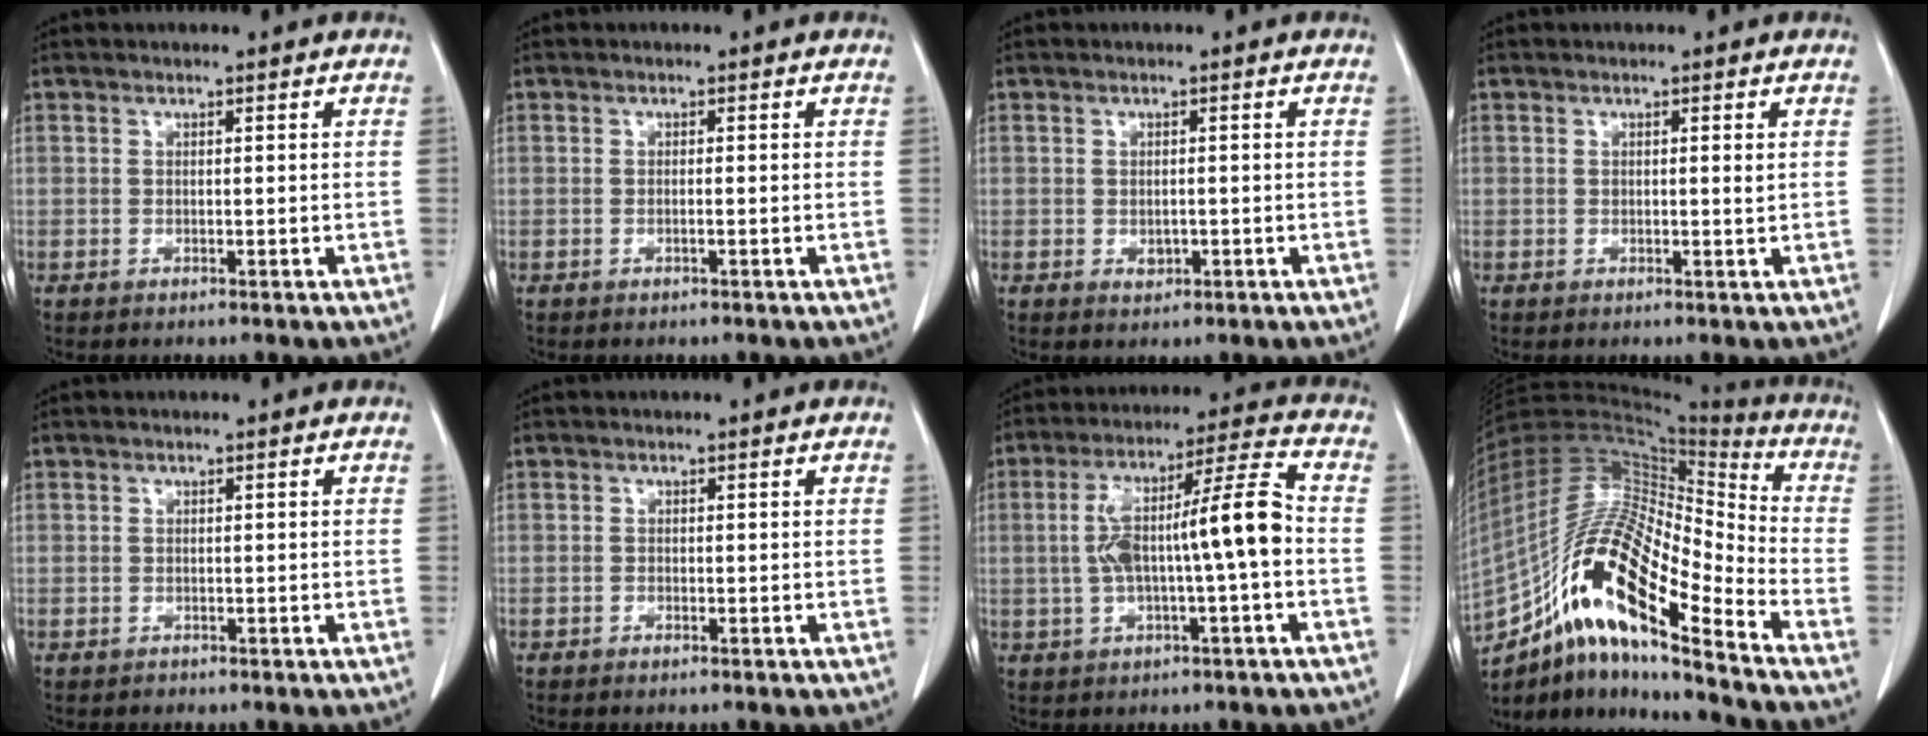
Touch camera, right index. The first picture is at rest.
{"total": 0.5, "force": [-0.2, -0.1, 0.5], "torque": [-0.009, 0.000, -0.003]}
{"total": 1.4, "force": [-0.3, 0.9, 1.0], "torque": [-0.015, -0.002, 0.001]}
{"total": 0.9, "force": [0.3, 0.0, 0.9], "torque": [-0.016, -0.002, 0.003]}
{"total": 0.8, "force": [-0.4, 0.6, -0.2], "torque": [-0.004, 0.004, -0.011]}
{"total": 0.6, "force": [-0.5, 0.1, 0.3], "torque": [-0.010, -0.001, -0.006]}
{"total": 12.6, "force": [-0.8, 1.0, 12.6], "torque": [-0.220, 0.032, -0.013]}
{"total": 22.1, "force": [-13.1, 4.2, 17.3], "torque": [-0.345, -0.001, -0.233]}